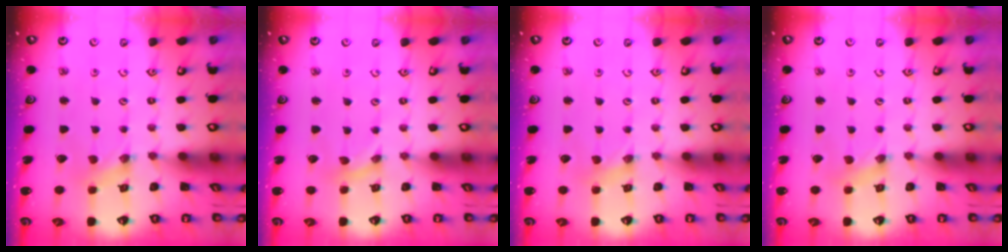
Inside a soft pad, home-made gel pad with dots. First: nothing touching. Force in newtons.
{"total": 0.0}
{"total": 1.4, "press": 1.3, "slide": 0.2}
{"total": 0.0}